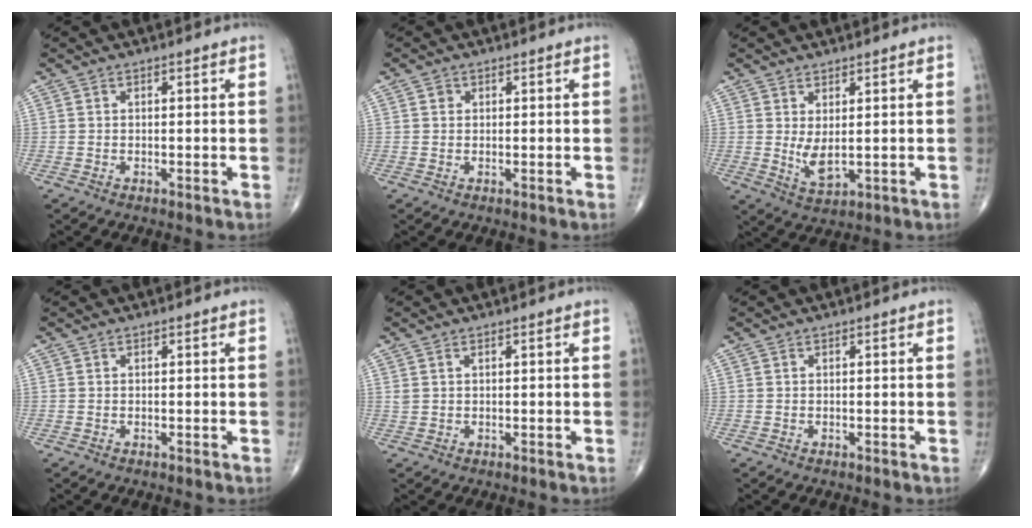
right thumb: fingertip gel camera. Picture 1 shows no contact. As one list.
[{"total": 1.5, "force": [0.6, 1.2, 0.7], "torque": [-0.006, 0.000, 0.007]}, {"total": 4.6, "force": [0.6, 1.9, 4.1], "torque": [-0.072, -0.017, 0.022]}, {"total": 0.0}, {"total": 1.1, "force": [0.6, 0.5, 0.7], "torque": [-0.016, 0.006, 0.017]}, {"total": 0.0}]